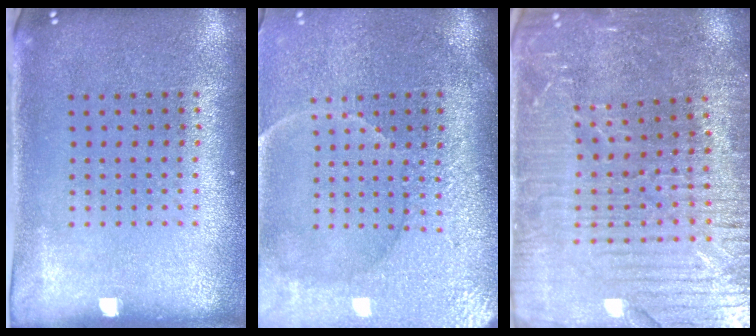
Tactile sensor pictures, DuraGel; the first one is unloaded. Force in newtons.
{"total": 4.1, "press": 3.7, "slide": 1.7}
{"total": 4.1, "press": 3.9, "slide": 1.1}